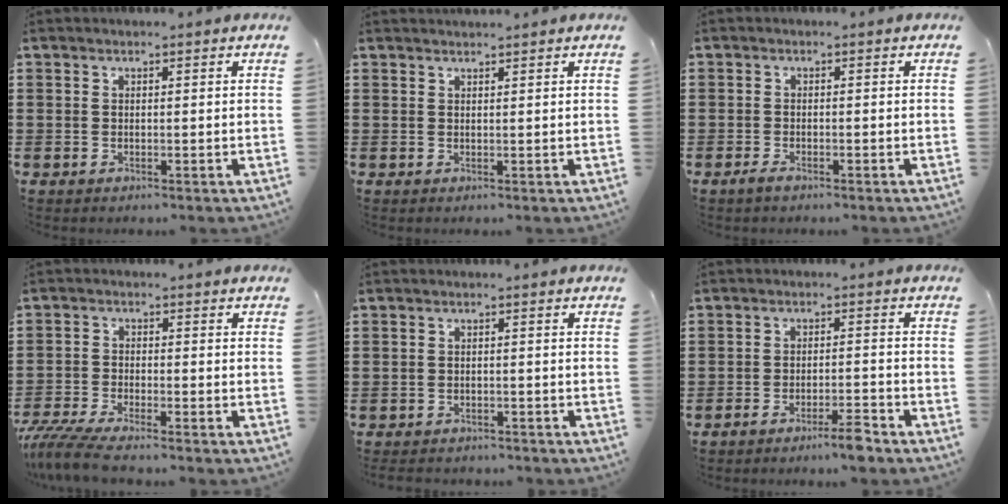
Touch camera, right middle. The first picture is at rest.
{"total": 0.9, "force": [0.9, -0.1, 0.1], "torque": [-0.004, -0.002, 0.019]}
{"total": 1.2, "force": [-0.9, 0.5, 0.6], "torque": [-0.022, -0.002, -0.021]}
{"total": 5.1, "force": [-4.7, 0.3, 2.0], "torque": [-0.061, -0.014, -0.098]}
{"total": 1.8, "force": [-1.7, 0.4, -0.1], "torque": [-0.005, 0.002, -0.039]}
{"total": 4.0, "force": [-3.3, 0.1, 2.2], "torque": [-0.034, 0.000, -0.060]}